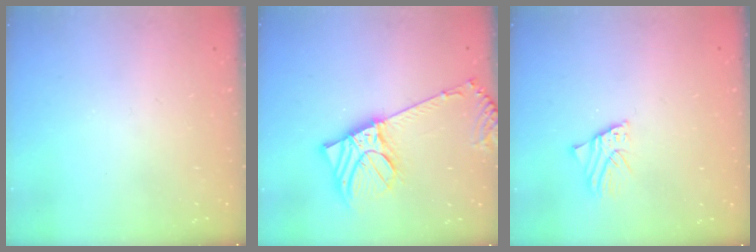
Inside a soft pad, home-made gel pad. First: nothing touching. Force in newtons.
{"total": 12.1, "press": 11.8, "slide": 2.5}
{"total": 2.6, "press": 2.6, "slide": 0.2}